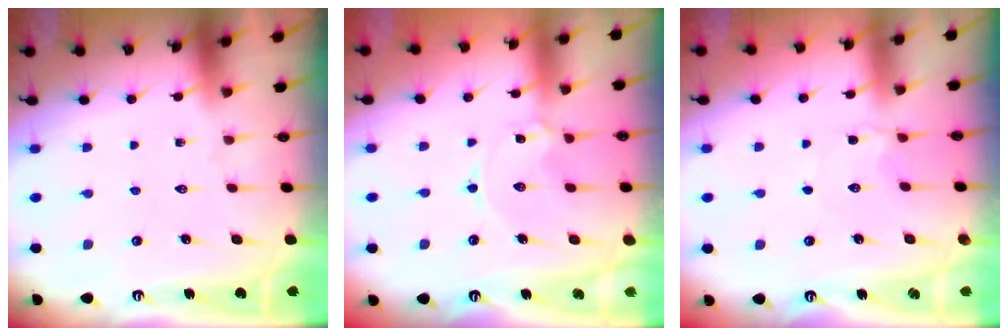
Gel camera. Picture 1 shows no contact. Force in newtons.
{"total": 1.6, "press": 1.5, "slide": 0.2}
{"total": 1.9, "press": 1.9, "slide": 0.2}